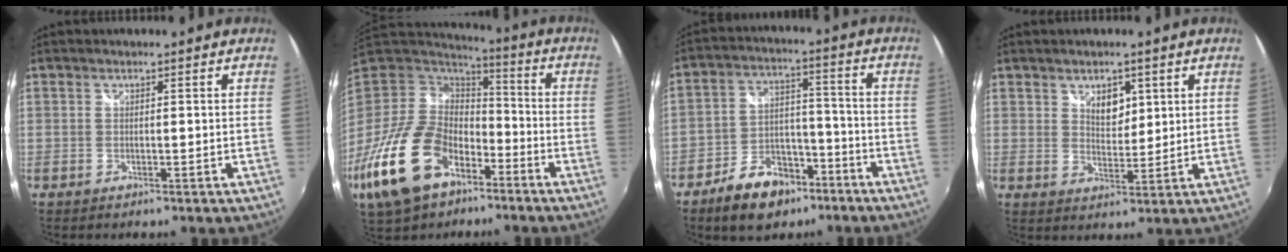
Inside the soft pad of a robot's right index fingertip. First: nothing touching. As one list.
[{"total": 23.6, "force": [-12.1, 14.4, 14.3], "torque": [-0.331, -0.026, -0.216]}, {"total": 12.1, "force": [-8.0, 7.1, 5.6], "torque": [-0.117, 0.021, -0.121]}, {"total": 4.7, "force": [2.3, 3.0, 2.9], "torque": [-0.039, 0.001, 0.040]}]